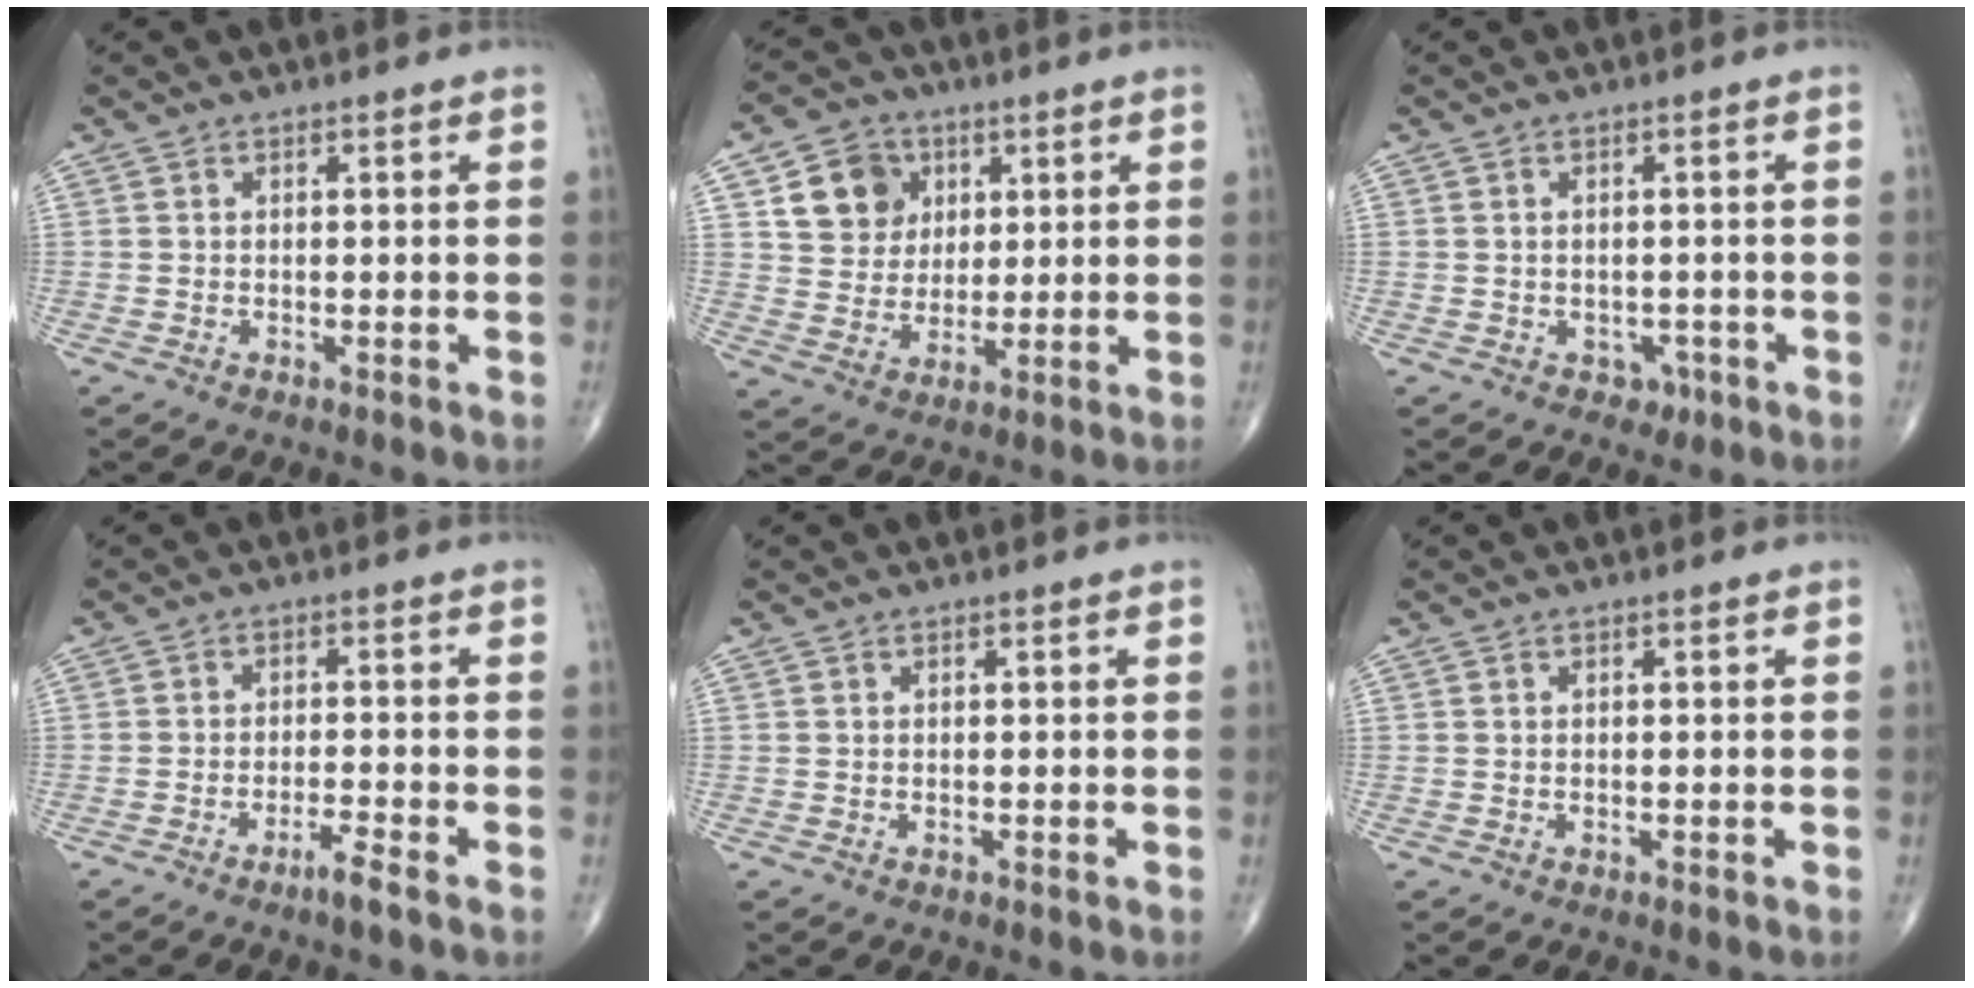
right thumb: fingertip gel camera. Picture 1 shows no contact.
{"total": 10.3, "force": [3.8, 8.8, 3.7], "torque": [-0.030, -0.008, 0.069]}
{"total": 2.3, "force": [-1.0, 1.9, 0.8], "torque": [0.003, 0.005, -0.011]}
{"total": 3.0, "force": [-2.2, -0.1, 2.1], "torque": [-0.044, 0.009, -0.044]}
{"total": 0.0}
{"total": 0.0}